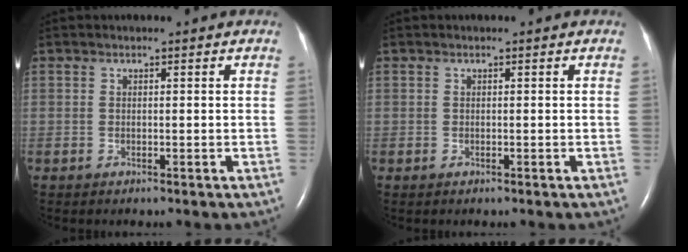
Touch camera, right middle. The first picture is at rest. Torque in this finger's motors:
{"motor_torque": [0.52, -1.40, 0.00, 0.01]}